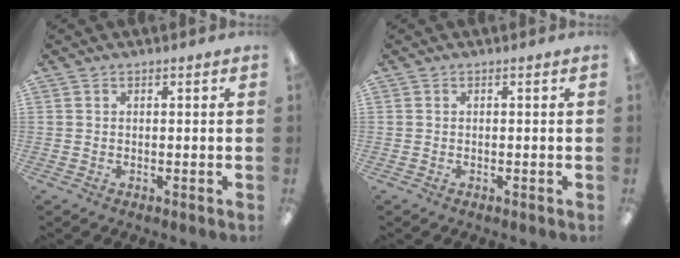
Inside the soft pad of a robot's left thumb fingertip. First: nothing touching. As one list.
[{"total": 0.0}]